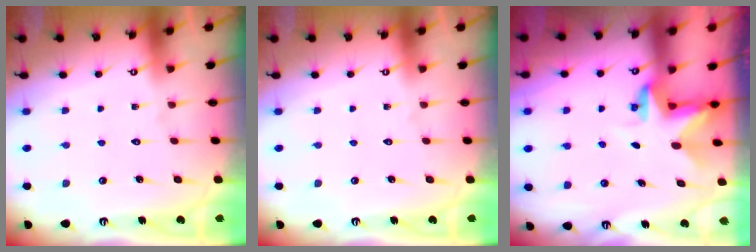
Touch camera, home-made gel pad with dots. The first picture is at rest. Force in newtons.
{"total": 0.0}
{"total": 3.0, "press": 3.0, "slide": 0.3}